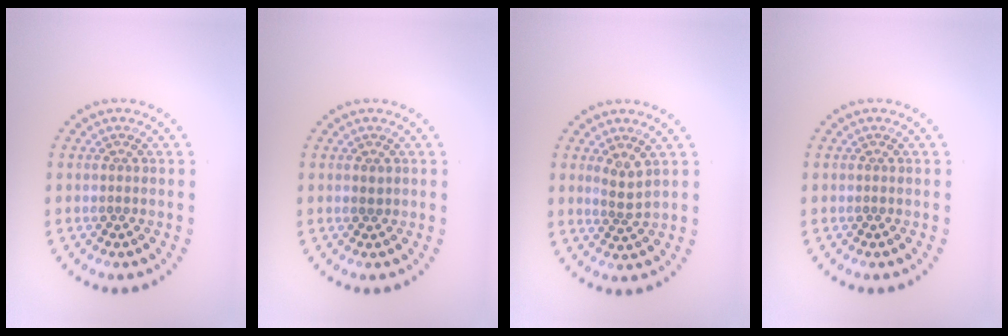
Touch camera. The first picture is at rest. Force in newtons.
{"total": 0.7, "press": 0.6, "slide": 0.1}
{"total": 1.9, "press": 1.4, "slide": 1.2}
{"total": 0.0}